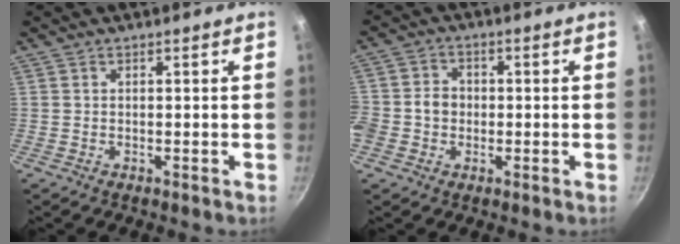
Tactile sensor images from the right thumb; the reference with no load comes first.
{"total": 8.9, "force": [-1.0, 7.6, 4.6], "torque": [-0.090, 0.026, -0.017]}